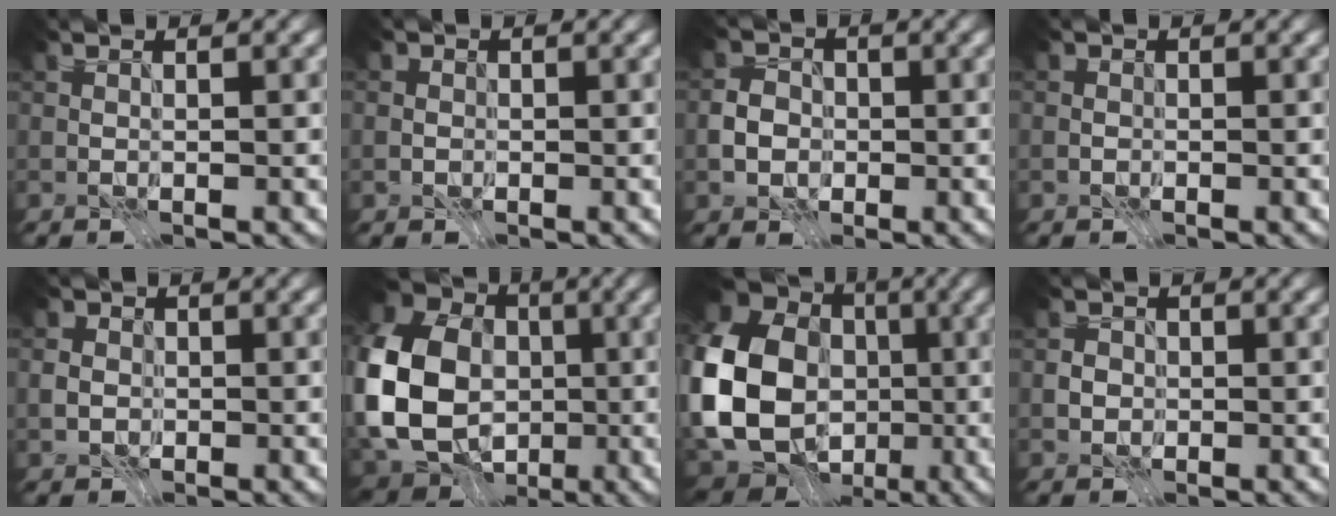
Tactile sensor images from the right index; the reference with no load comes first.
{"total": 1.0, "force": [-0.2, 1.0, 0.2], "torque": [-0.001, 0.000, -0.007]}
{"total": 2.7, "force": [-1.1, 2.3, 0.9], "torque": [-0.012, 0.001, -0.029]}
{"total": 0.7, "force": [-0.2, 0.7, 0.1], "torque": [0.001, 0.000, -0.006]}
{"total": 2.2, "force": [-0.5, 2.0, 0.7], "torque": [-0.012, -0.001, -0.014]}
{"total": 15.5, "force": [-2.2, 12.5, 9.0], "torque": [-0.219, -0.003, -0.038]}
{"total": 18.7, "force": [-2.5, 15.9, 9.5], "torque": [-0.202, -0.013, -0.073]}
{"total": 1.6, "force": [-0.5, 1.5, 0.3], "torque": [-0.004, -0.002, -0.014]}